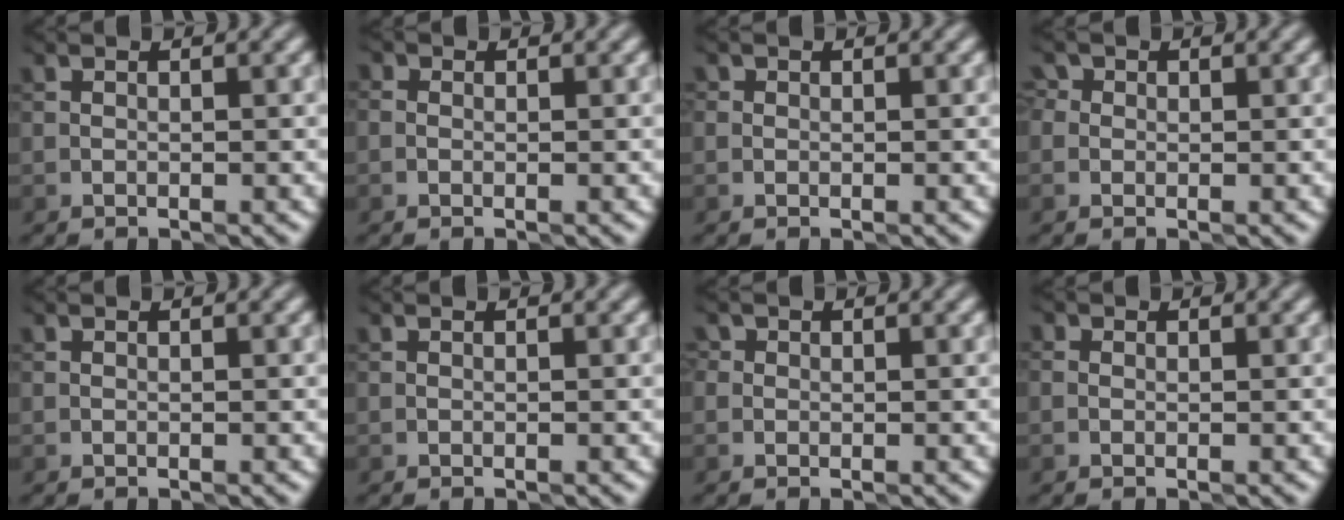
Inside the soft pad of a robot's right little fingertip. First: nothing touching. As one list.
[{"total": 0.9, "force": [0.2, 0.8, 0.3], "torque": [0.008, 0.001, -0.016]}, {"total": 0.0}, {"total": 2.2, "force": [0.9, 1.9, 0.7], "torque": [0.004, 0.016, -0.008]}, {"total": 0.0}, {"total": 0.0}, {"total": 0.9, "force": [0.4, 0.8, 0.0], "torque": [0.006, 0.001, -0.004]}, {"total": 0.6, "force": [0.2, 0.6, 0.2], "torque": [0.008, -0.003, -0.010]}]